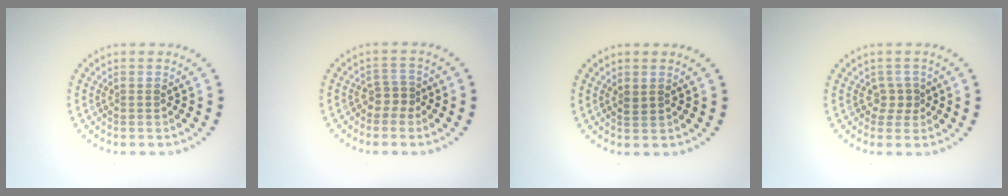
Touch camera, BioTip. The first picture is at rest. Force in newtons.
{"total": 1.7, "press": 1.3, "slide": 1.1}
{"total": 0.7, "press": 0.7, "slide": 0.2}
{"total": 1.6, "press": 1.2, "slide": 1.1}